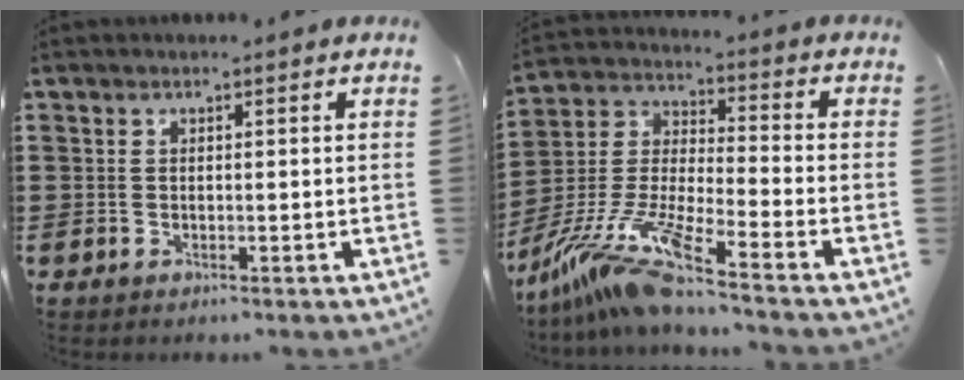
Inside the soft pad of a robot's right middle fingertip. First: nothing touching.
{"total": 12.0, "force": [-9.7, -0.3, 7.1], "torque": [-0.170, -0.013, -0.201]}